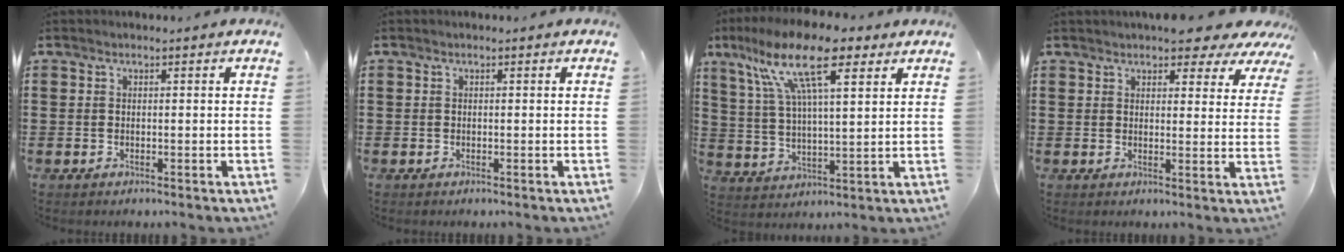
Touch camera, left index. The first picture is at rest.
{"total": 0.0}
{"total": 14.4, "force": [8.8, 4.1, 10.6], "torque": [-0.228, -0.007, 0.152]}
{"total": 5.1, "force": [4.5, 1.6, 1.8], "torque": [-0.028, -0.015, 0.078]}